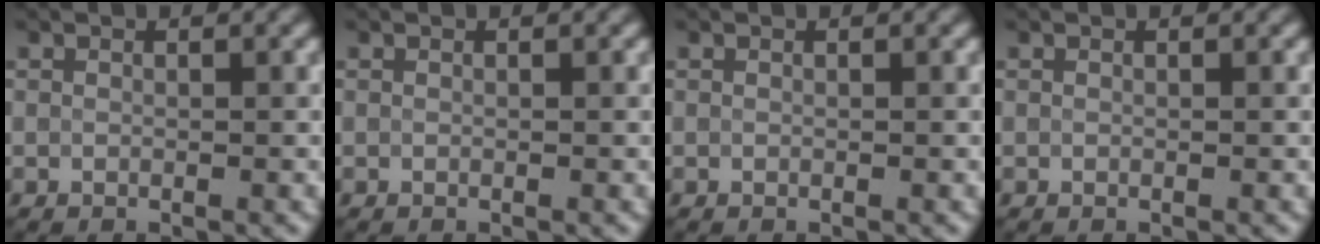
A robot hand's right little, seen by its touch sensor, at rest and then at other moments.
{"total": 0.0}
{"total": 0.0}
{"total": 0.0}